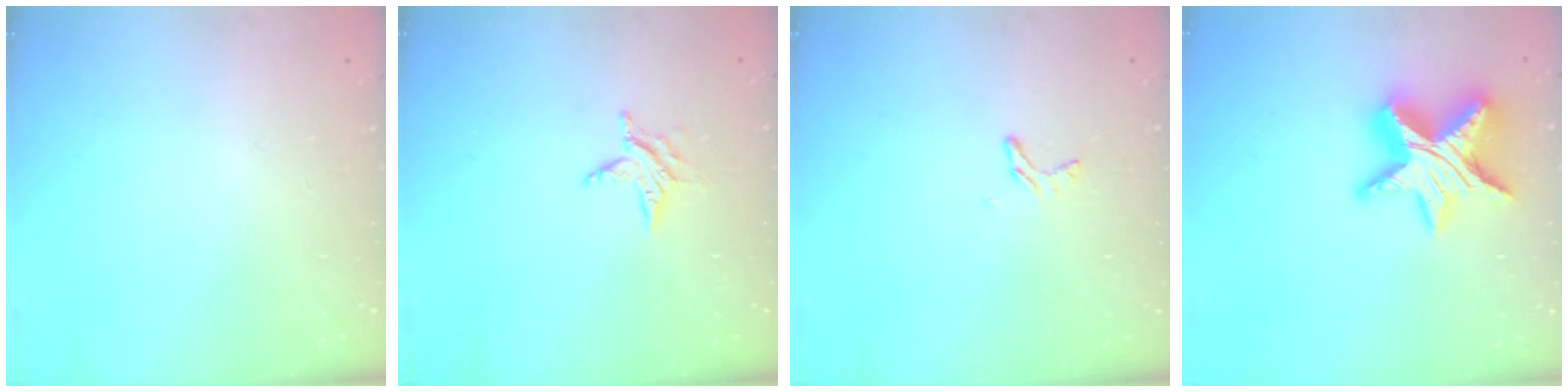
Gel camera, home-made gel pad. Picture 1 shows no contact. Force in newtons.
{"total": 4.4, "press": 4.4, "slide": 0.5}
{"total": 3.8, "press": 3.8, "slide": 0.2}
{"total": 16.3, "press": 16.3, "slide": 1.2}